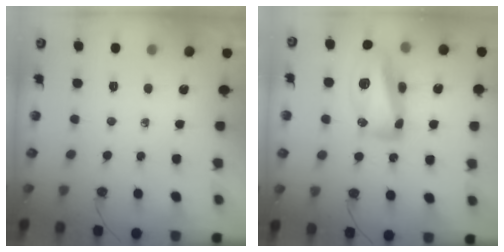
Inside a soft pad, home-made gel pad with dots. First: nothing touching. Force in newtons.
{"total": 17.7, "press": 16.6, "slide": 6.0}